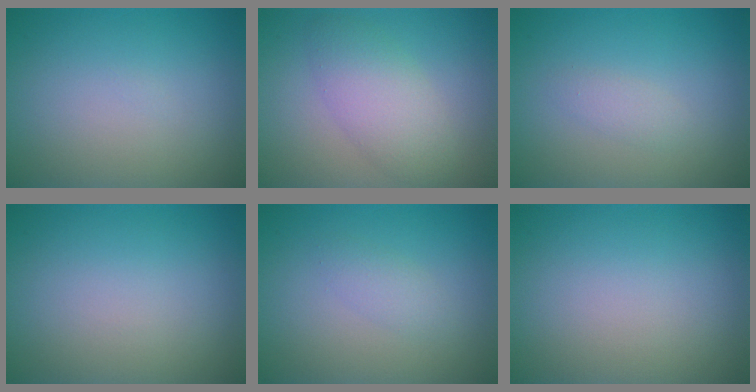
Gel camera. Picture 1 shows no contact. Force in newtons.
{"total": 4.1, "press": 4.1, "slide": 0.1}
{"total": 1.1, "press": 1.1, "slide": 0.0}
{"total": 0.0}
{"total": 1.4, "press": 1.3, "slide": 0.1}
{"total": 0.0}